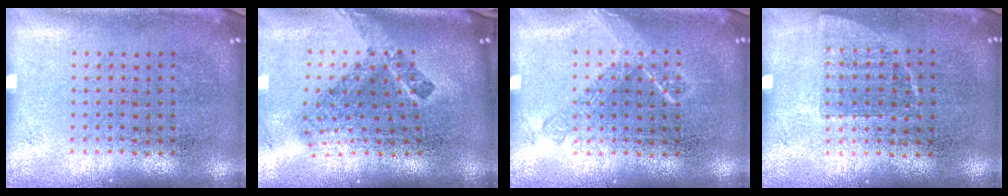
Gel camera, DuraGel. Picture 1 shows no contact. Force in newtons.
{"total": 2.4, "press": 1.5, "slide": 1.9}
{"total": 1.1, "press": 1.0, "slide": 0.2}
{"total": 0.8, "press": 0.7, "slide": 0.4}